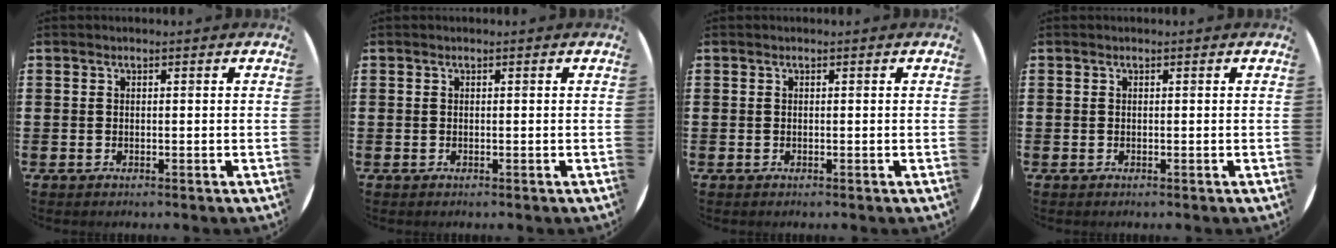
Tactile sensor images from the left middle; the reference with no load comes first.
{"total": 0.0}
{"total": 0.0}
{"total": 0.0}